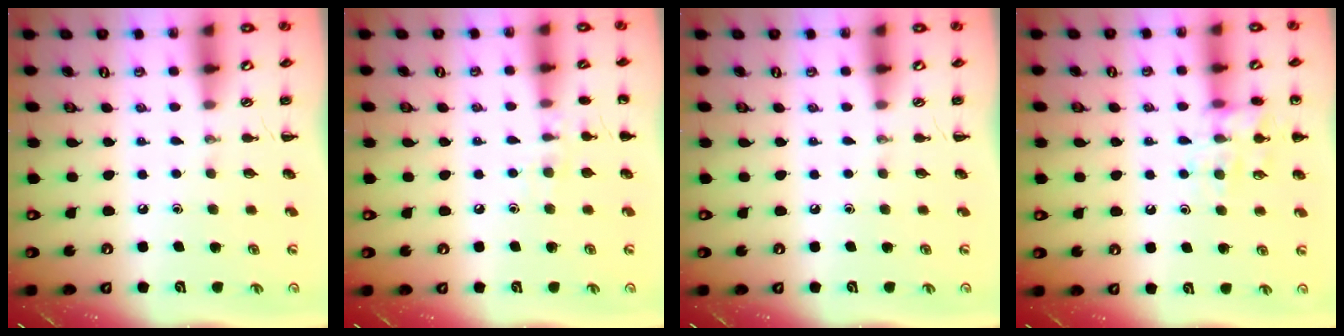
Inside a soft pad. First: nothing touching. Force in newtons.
{"total": 7.5, "press": 7.2, "slide": 2.0}
{"total": 0.0}
{"total": 13.3, "press": 13.2, "slide": 1.7}